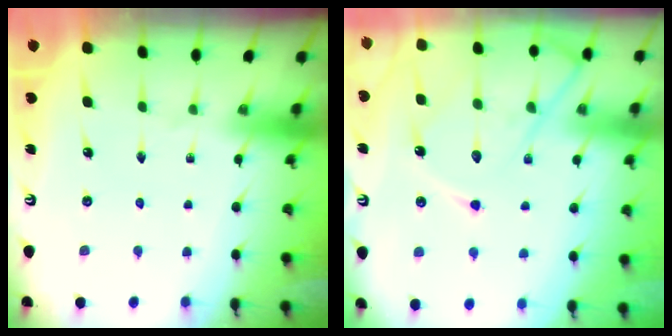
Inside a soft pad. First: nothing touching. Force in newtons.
{"total": 15.4, "press": 15.3, "slide": 1.4}